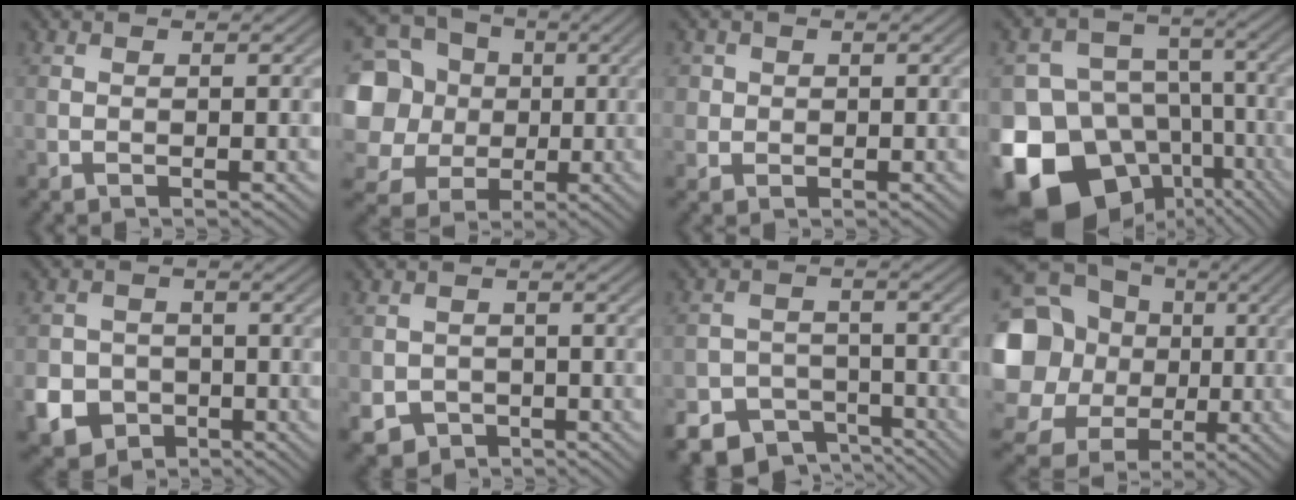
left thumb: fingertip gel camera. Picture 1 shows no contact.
{"total": 15.4, "force": [1.4, 13.8, 6.7], "torque": [-0.245, 0.011, 0.005]}
{"total": 2.2, "force": [0.6, 2.1, 0.4], "torque": [-0.011, -0.005, 0.014]}
{"total": 21.1, "force": [-11.5, 15.6, 8.2], "torque": [-0.192, -0.058, -0.171]}
{"total": 8.8, "force": [-3.7, 7.6, 2.4], "torque": [-0.066, -0.035, -0.083]}
{"total": 3.4, "force": [-1.5, 2.9, 0.9], "torque": [-0.023, -0.013, -0.029]}
{"total": 9.9, "force": [-7.3, 6.2, 2.6], "torque": [-0.047, -0.019, -0.105]}
{"total": 21.2, "force": [1.3, 19.2, 8.7], "torque": [-0.266, 0.012, -0.008]}